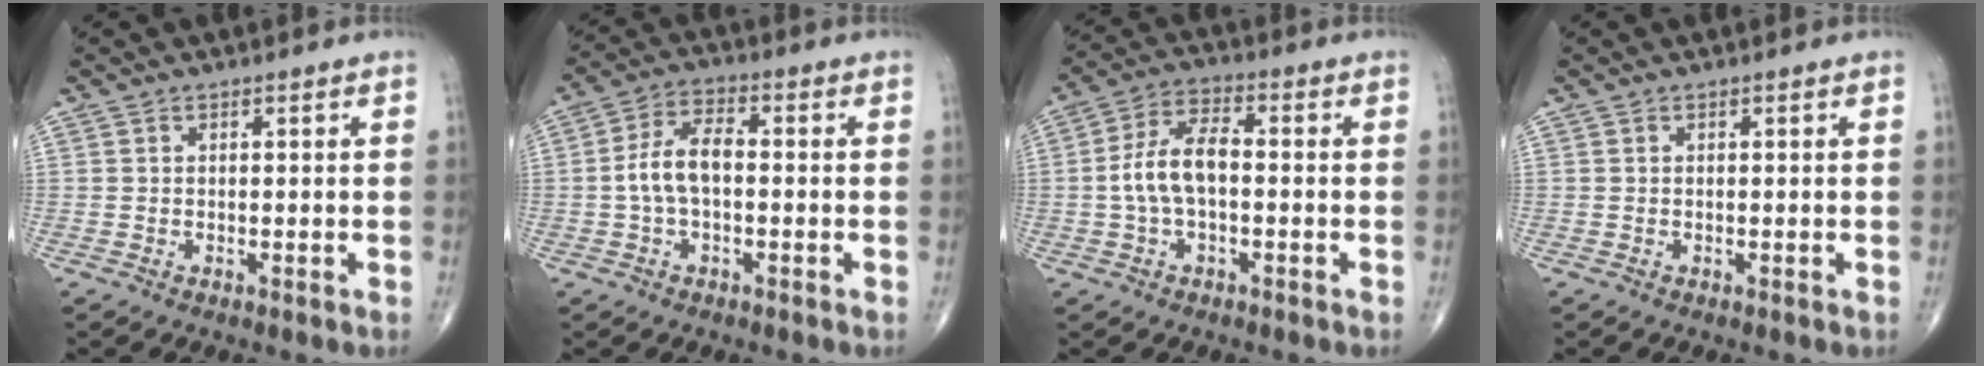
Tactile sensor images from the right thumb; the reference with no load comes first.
{"total": 7.3, "force": [-0.7, 3.8, 6.2], "torque": [-0.123, 0.025, -0.020]}
{"total": 8.5, "force": [-0.8, 4.3, 7.3], "torque": [-0.149, 0.028, -0.022]}
{"total": 0.0}